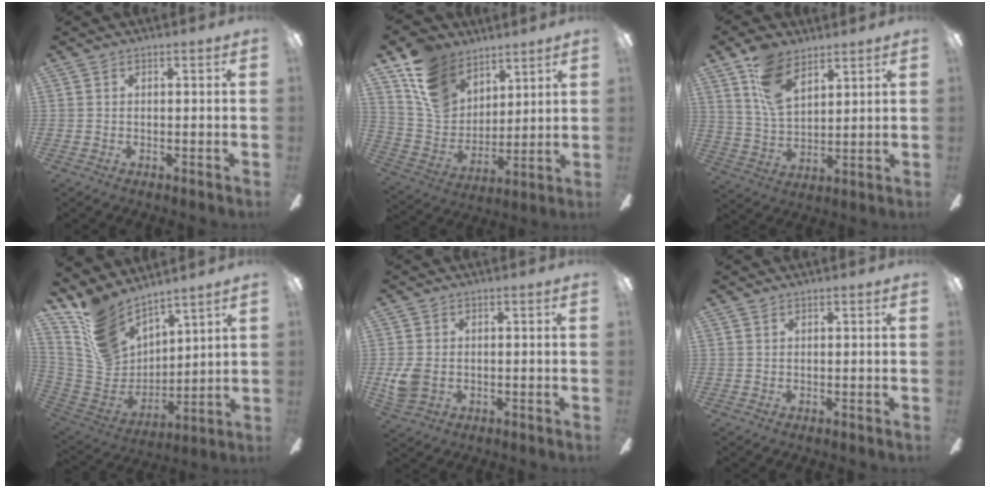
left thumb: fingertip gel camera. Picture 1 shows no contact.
{"total": 15.8, "force": [10.1, 10.8, 5.6], "torque": [-0.118, -0.051, 0.201]}
{"total": 12.7, "force": [7.7, 7.0, 7.4], "torque": [-0.143, -0.016, 0.147]}
{"total": 14.7, "force": [11.5, 7.4, 5.3], "torque": [-0.132, -0.081, 0.224]}
{"total": 5.5, "force": [-0.4, 4.3, 3.3], "torque": [-0.061, 0.004, -0.004]}
{"total": 0.7, "force": [0.6, 0.4, 0.1], "torque": [-0.004, 0.003, 0.011]}